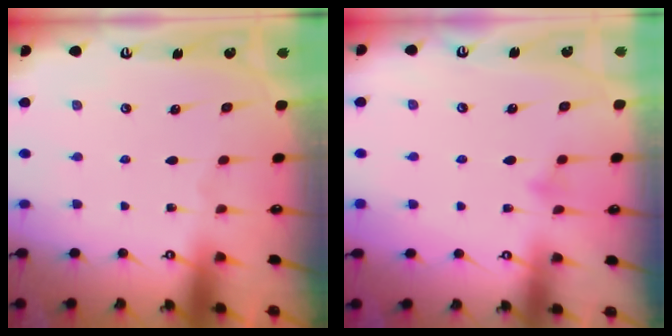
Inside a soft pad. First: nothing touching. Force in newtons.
{"total": 5.8, "press": 5.8, "slide": 0.4}